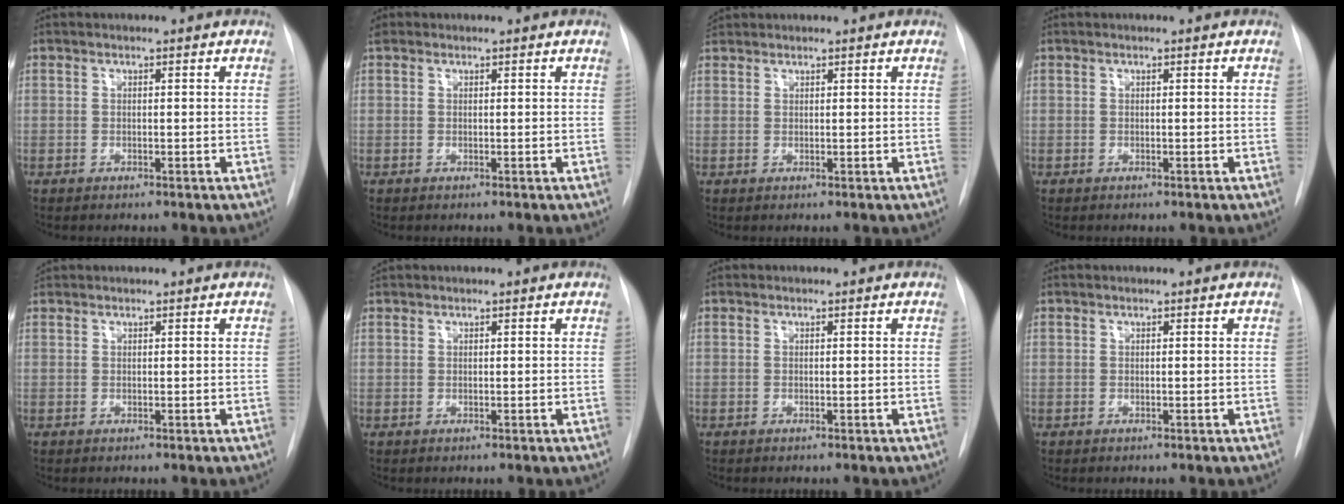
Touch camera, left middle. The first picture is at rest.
{"total": 1.2, "force": [0.7, 0.9, 0.2], "torque": [-0.005, 0.018, 0.011]}
{"total": 1.8, "force": [1.6, 0.9, -0.1], "torque": [0.004, 0.013, 0.028]}
{"total": 0.0}
{"total": 1.0, "force": [0.9, 0.5, -0.1], "torque": [-0.001, 0.013, 0.016]}
{"total": 0.8, "force": [0.7, 0.5, -0.1], "torque": [0.003, 0.009, 0.011]}
{"total": 0.0}
{"total": 0.0}